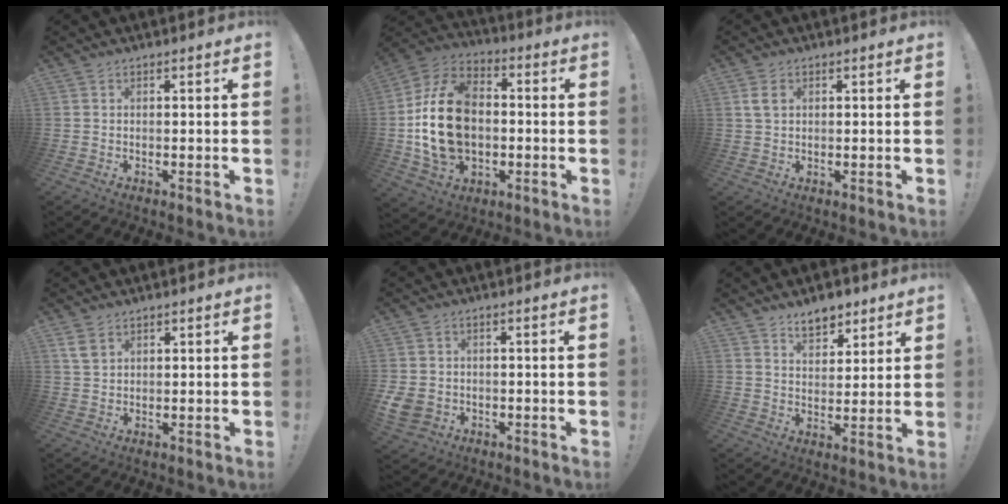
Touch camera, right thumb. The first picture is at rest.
{"total": 19.0, "force": [-0.7, 14.0, 12.9], "torque": [-0.233, 0.024, -0.006]}
{"total": 3.3, "force": [1.4, 2.0, 2.1], "torque": [-0.036, 0.002, 0.026]}
{"total": 3.9, "force": [2.2, 2.2, 2.3], "torque": [-0.039, -0.006, 0.043]}
{"total": 4.6, "force": [-0.8, 4.0, 2.2], "torque": [-0.056, -0.005, -0.015]}
{"total": 8.0, "force": [5.8, 4.5, 3.2], "torque": [-0.042, -0.029, 0.107]}